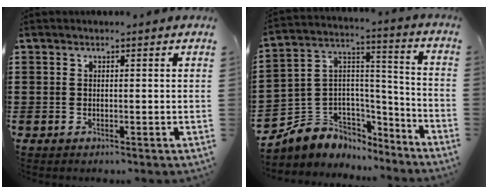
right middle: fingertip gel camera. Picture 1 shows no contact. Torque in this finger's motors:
{"motor_torque": [2.14, 0.00, -0.81, -0.18]}